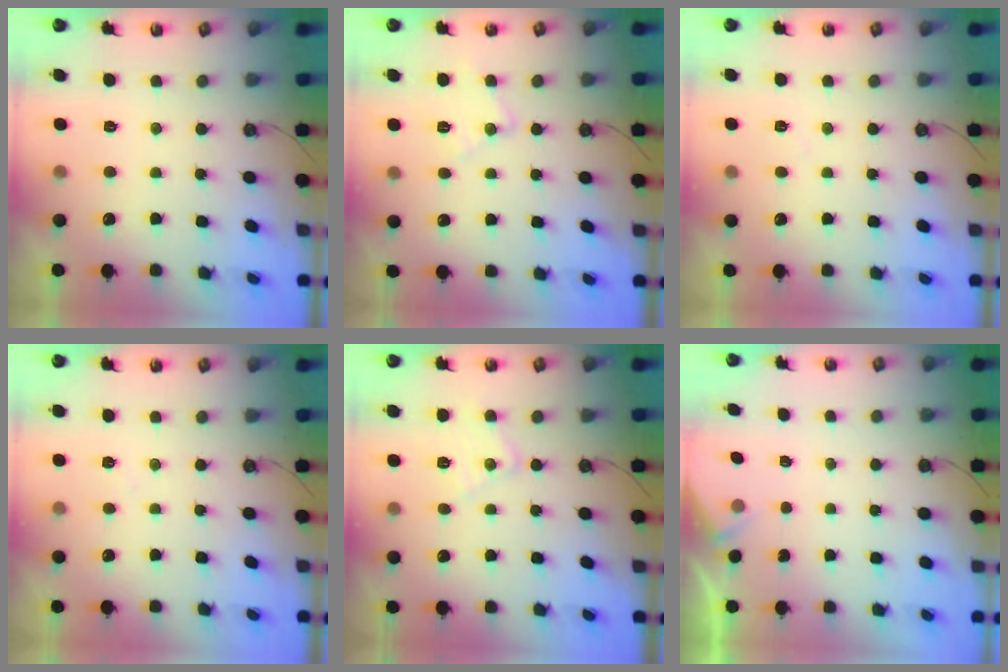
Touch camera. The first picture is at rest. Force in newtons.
{"total": 8.8, "press": 8.8, "slide": 0.7}
{"total": 3.8, "press": 3.8, "slide": 0.6}
{"total": 4.8, "press": 4.8, "slide": 0.7}
{"total": 8.6, "press": 8.6, "slide": 0.6}
{"total": 2.2, "press": 2.2, "slide": 0.4}